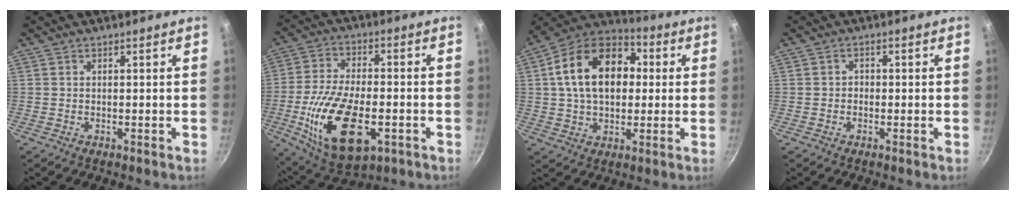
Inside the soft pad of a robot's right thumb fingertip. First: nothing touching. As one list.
[{"total": 19.4, "force": [-5.7, 9.6, 15.8], "torque": [-0.291, 0.005, -0.084]}, {"total": 18.8, "force": [2.9, 12.5, 13.8], "torque": [-0.209, 0.022, 0.041]}, {"total": 1.2, "force": [-0.4, 1.1, 0.4], "torque": [0.009, 0.006, -0.013]}]